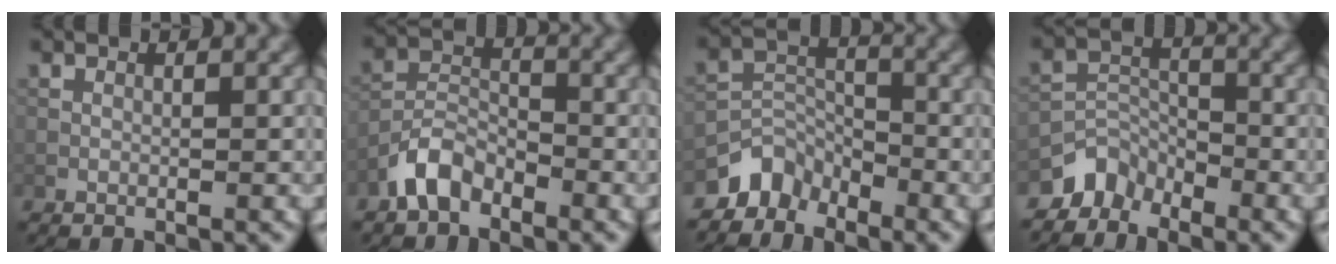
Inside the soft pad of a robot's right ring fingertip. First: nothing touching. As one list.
[{"total": 4.0, "force": [-2.9, 2.0, 1.8], "torque": [-0.033, 0.011, -0.066]}, {"total": 3.6, "force": [-3.1, 1.9, 0.4], "torque": [0.002, 0.005, -0.066]}, {"total": 3.4, "force": [-2.9, 1.6, 0.3], "torque": [0.002, 0.005, -0.066]}]